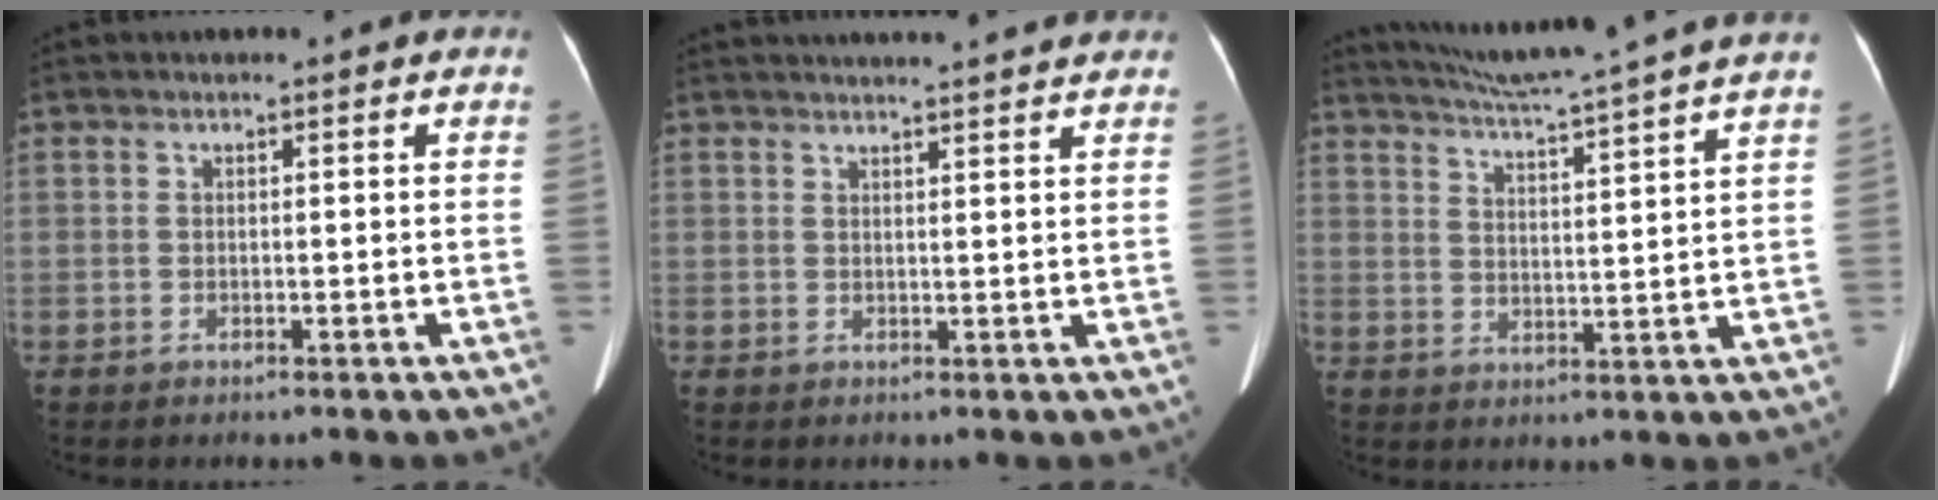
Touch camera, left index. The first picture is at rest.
{"total": 11.7, "force": [11.0, 0.3, 4.0], "torque": [-0.053, 0.019, 0.127]}
{"total": 17.5, "force": [15.5, -2.2, 7.7], "torque": [-0.140, -0.024, 0.210]}